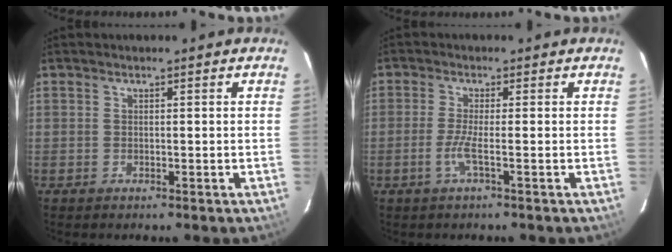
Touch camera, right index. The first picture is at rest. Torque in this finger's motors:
{"motor_torque": [-0.19, 0.01, -0.04, 0.00]}